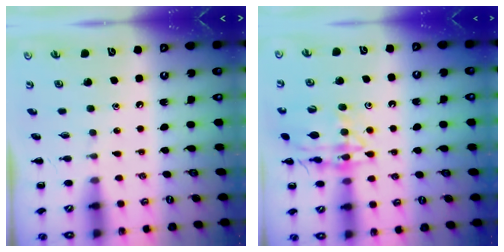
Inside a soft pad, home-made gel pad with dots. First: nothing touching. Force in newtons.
{"total": 15.7, "press": 15.6, "slide": 1.0}